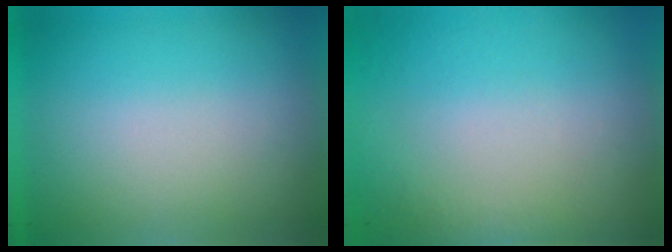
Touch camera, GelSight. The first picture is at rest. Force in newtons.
{"total": 8.2}